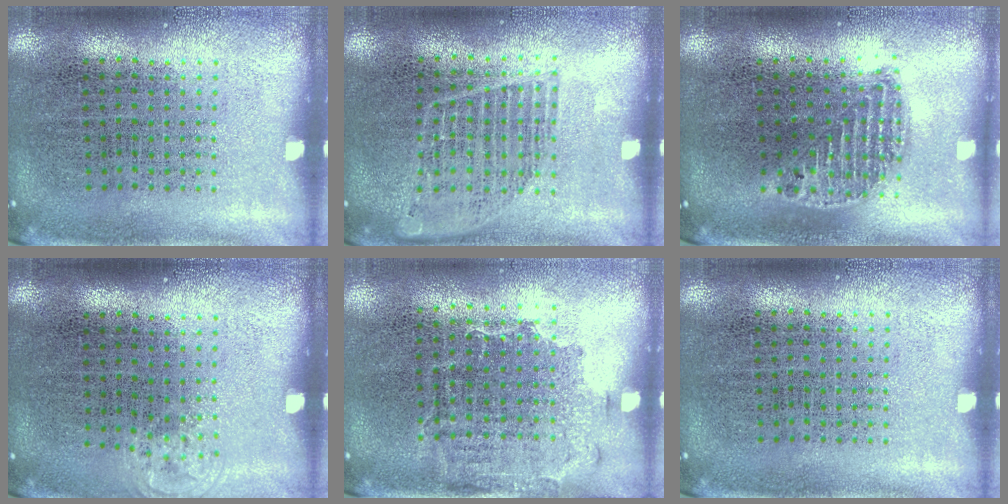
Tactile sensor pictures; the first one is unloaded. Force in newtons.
{"total": 1.1, "press": 1.1, "slide": 0.3}
{"total": 1.2, "press": 1.1, "slide": 0.5}
{"total": 0.6, "press": 0.5, "slide": 0.3}
{"total": 1.6, "press": 1.3, "slide": 1.0}
{"total": 0.0}